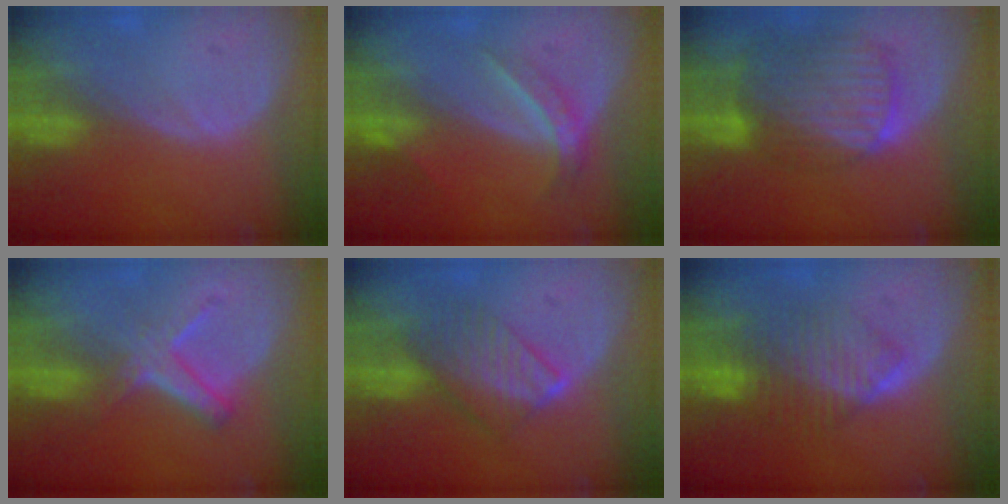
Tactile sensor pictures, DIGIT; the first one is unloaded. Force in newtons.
{"total": 4.6, "press": 4.1, "slide": 2.1}
{"total": 10.5, "press": 8.8, "slide": 5.6}
{"total": 5.8, "press": 5.2, "slide": 2.7}
{"total": 6.5, "press": 6.5, "slide": 0.6}
{"total": 7.5, "press": 7.3, "slide": 1.6}